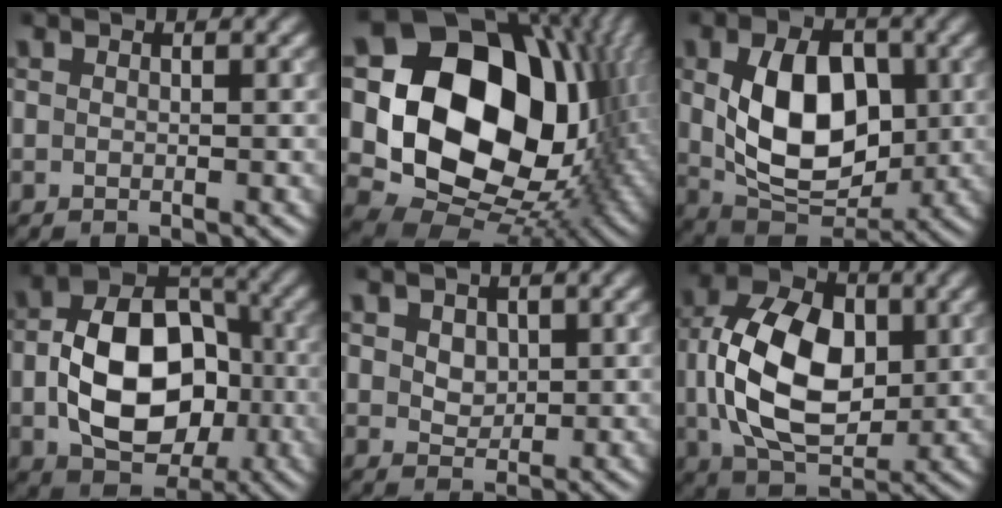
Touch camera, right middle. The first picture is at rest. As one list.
[{"total": 20.0, "force": [3.0, 15.2, 12.6], "torque": [-0.247, -0.008, 0.080]}, {"total": 9.8, "force": [0.6, 6.4, 7.4], "torque": [-0.143, -0.009, 0.016]}, {"total": 10.6, "force": [-1.4, 7.4, 7.5], "torque": [-0.131, 0.003, -0.018]}, {"total": 2.2, "force": [1.0, 1.6, 1.2], "torque": [-0.023, 0.000, 0.019]}, {"total": 11.1, "force": [0.3, 7.3, 8.3], "torque": [-0.165, 0.003, 0.003]}]